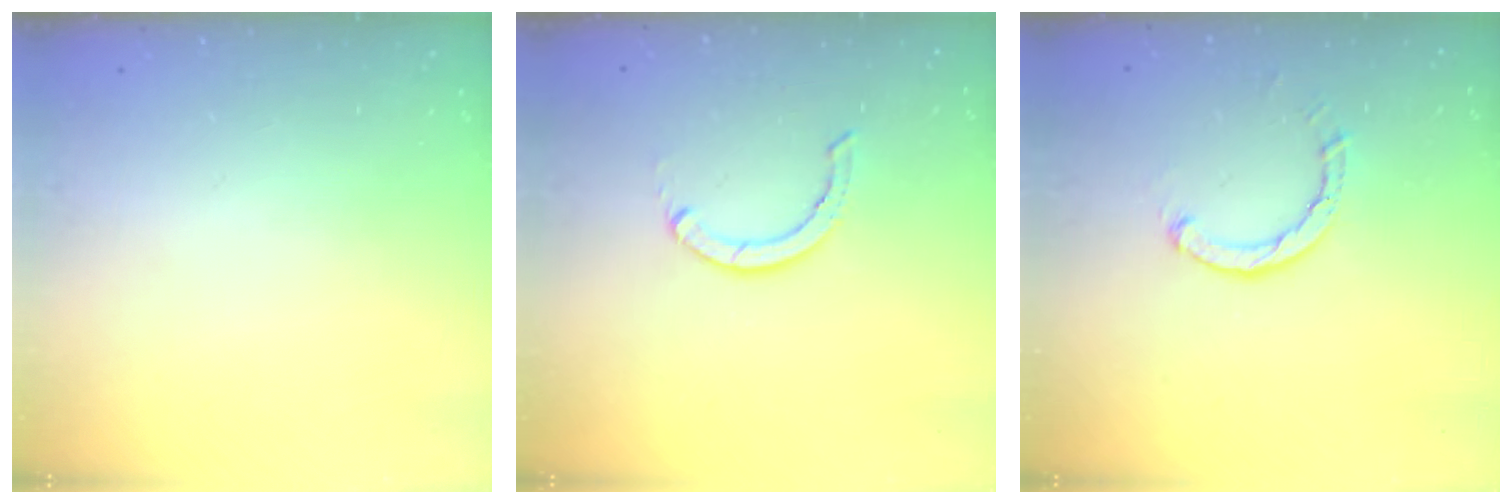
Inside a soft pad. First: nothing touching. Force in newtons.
{"total": 2.9, "press": 2.9, "slide": 0.1}
{"total": 2.6, "press": 2.6, "slide": 0.3}